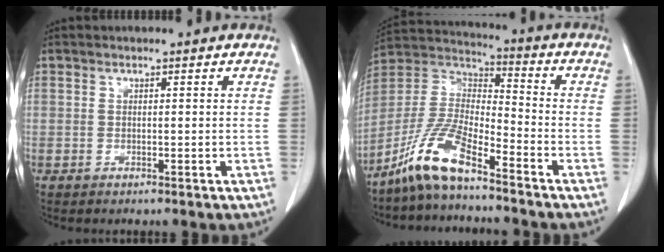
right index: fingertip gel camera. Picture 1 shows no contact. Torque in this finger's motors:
{"motor_torque": [0.27, -0.23, 0.41, 0.09]}